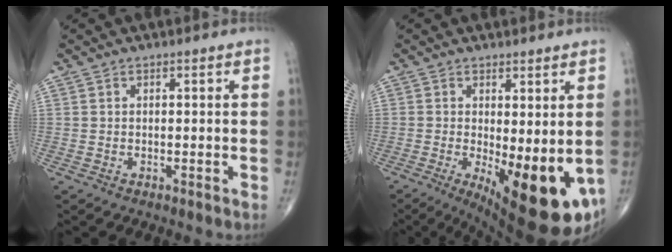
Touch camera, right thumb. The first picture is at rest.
{"total": 16.1, "force": [-3.5, 5.6, 14.7], "torque": [-0.173, -0.027, -0.028]}